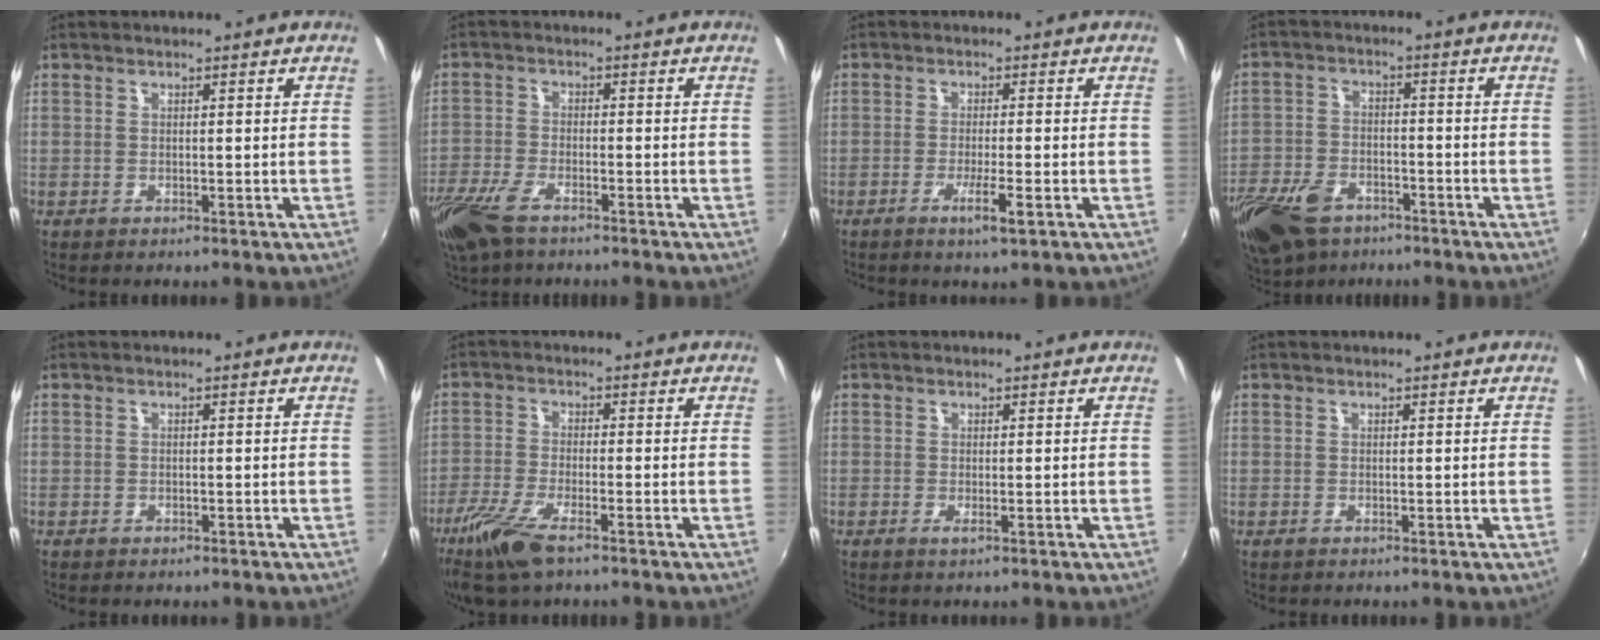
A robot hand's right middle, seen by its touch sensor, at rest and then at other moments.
{"total": 9.0, "force": [-6.3, 3.6, 5.4], "torque": [-0.141, -0.022, -0.126]}
{"total": 3.7, "force": [-1.7, -0.1, 3.3], "torque": [-0.062, -0.007, -0.030]}
{"total": 14.0, "force": [-8.8, 8.0, 7.3], "torque": [-0.180, -0.013, -0.163]}
{"total": 1.1, "force": [-0.7, 0.7, 0.2], "torque": [-0.009, -0.001, -0.008]}
{"total": 9.5, "force": [-6.2, 2.5, 6.7], "torque": [-0.161, -0.025, -0.124]}
{"total": 1.0, "force": [-0.3, 0.0, 0.9], "torque": [-0.016, -0.001, -0.002]}
{"total": 0.0}